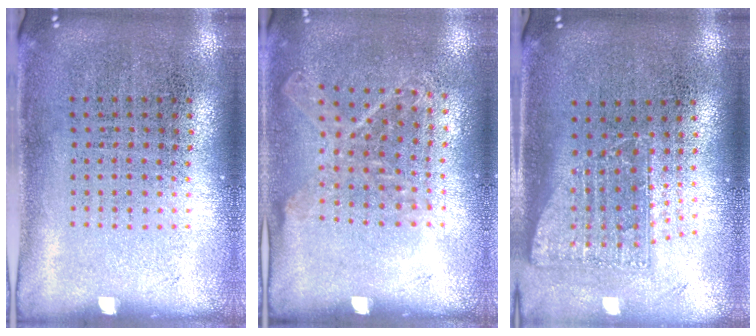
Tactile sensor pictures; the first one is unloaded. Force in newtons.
{"total": 1.1, "press": 1.0, "slide": 0.5}
{"total": 1.8, "press": 1.3, "slide": 1.2}